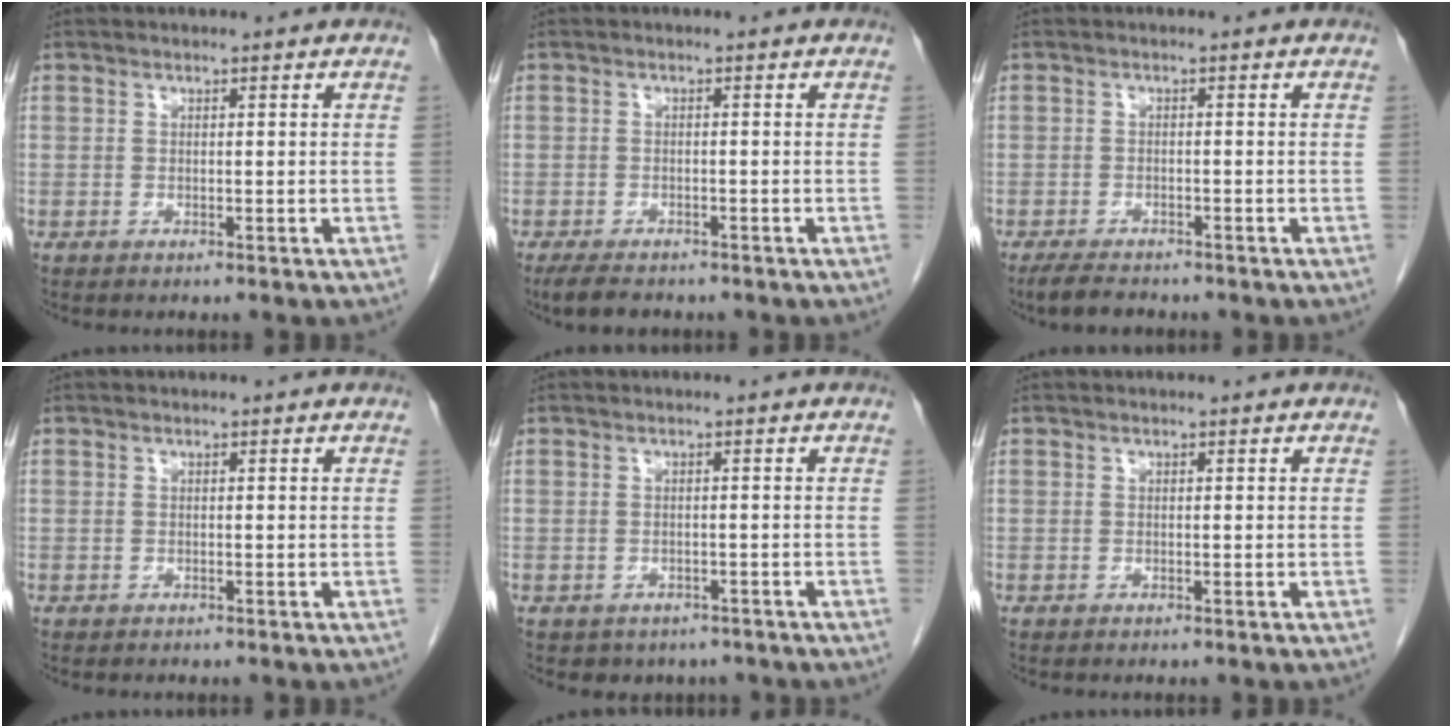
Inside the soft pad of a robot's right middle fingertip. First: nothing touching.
{"total": 4.2, "force": [-3.4, 1.6, 1.9], "torque": [-0.035, -0.007, -0.050]}
{"total": 3.9, "force": [-3.3, 1.2, 1.7], "torque": [-0.034, -0.007, -0.053]}
{"total": 0.0}
{"total": 4.2, "force": [-3.2, 2.6, 0.5], "torque": [-0.003, 0.010, -0.037]}
{"total": 0.0}